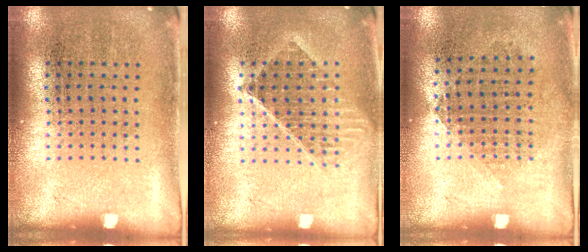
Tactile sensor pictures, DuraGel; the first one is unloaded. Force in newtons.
{"total": 1.4, "press": 1.2, "slide": 0.7}
{"total": 0.9, "press": 0.8, "slide": 0.4}